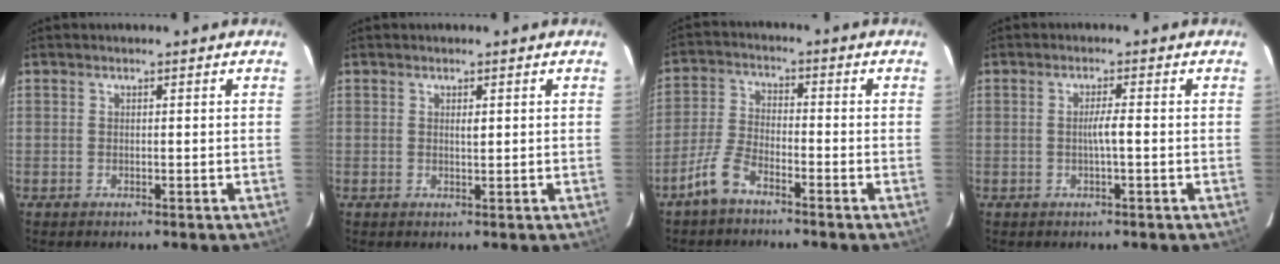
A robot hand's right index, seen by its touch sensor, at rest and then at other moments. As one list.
[{"total": 0.8, "force": [0.3, 0.2, 0.8], "torque": [-0.015, -0.001, 0.004]}, {"total": 5.6, "force": [-4.2, 1.7, 3.3], "torque": [-0.086, -0.001, -0.089]}, {"total": 2.1, "force": [-0.3, -0.1, 2.1], "torque": [-0.039, 0.001, -0.006]}]